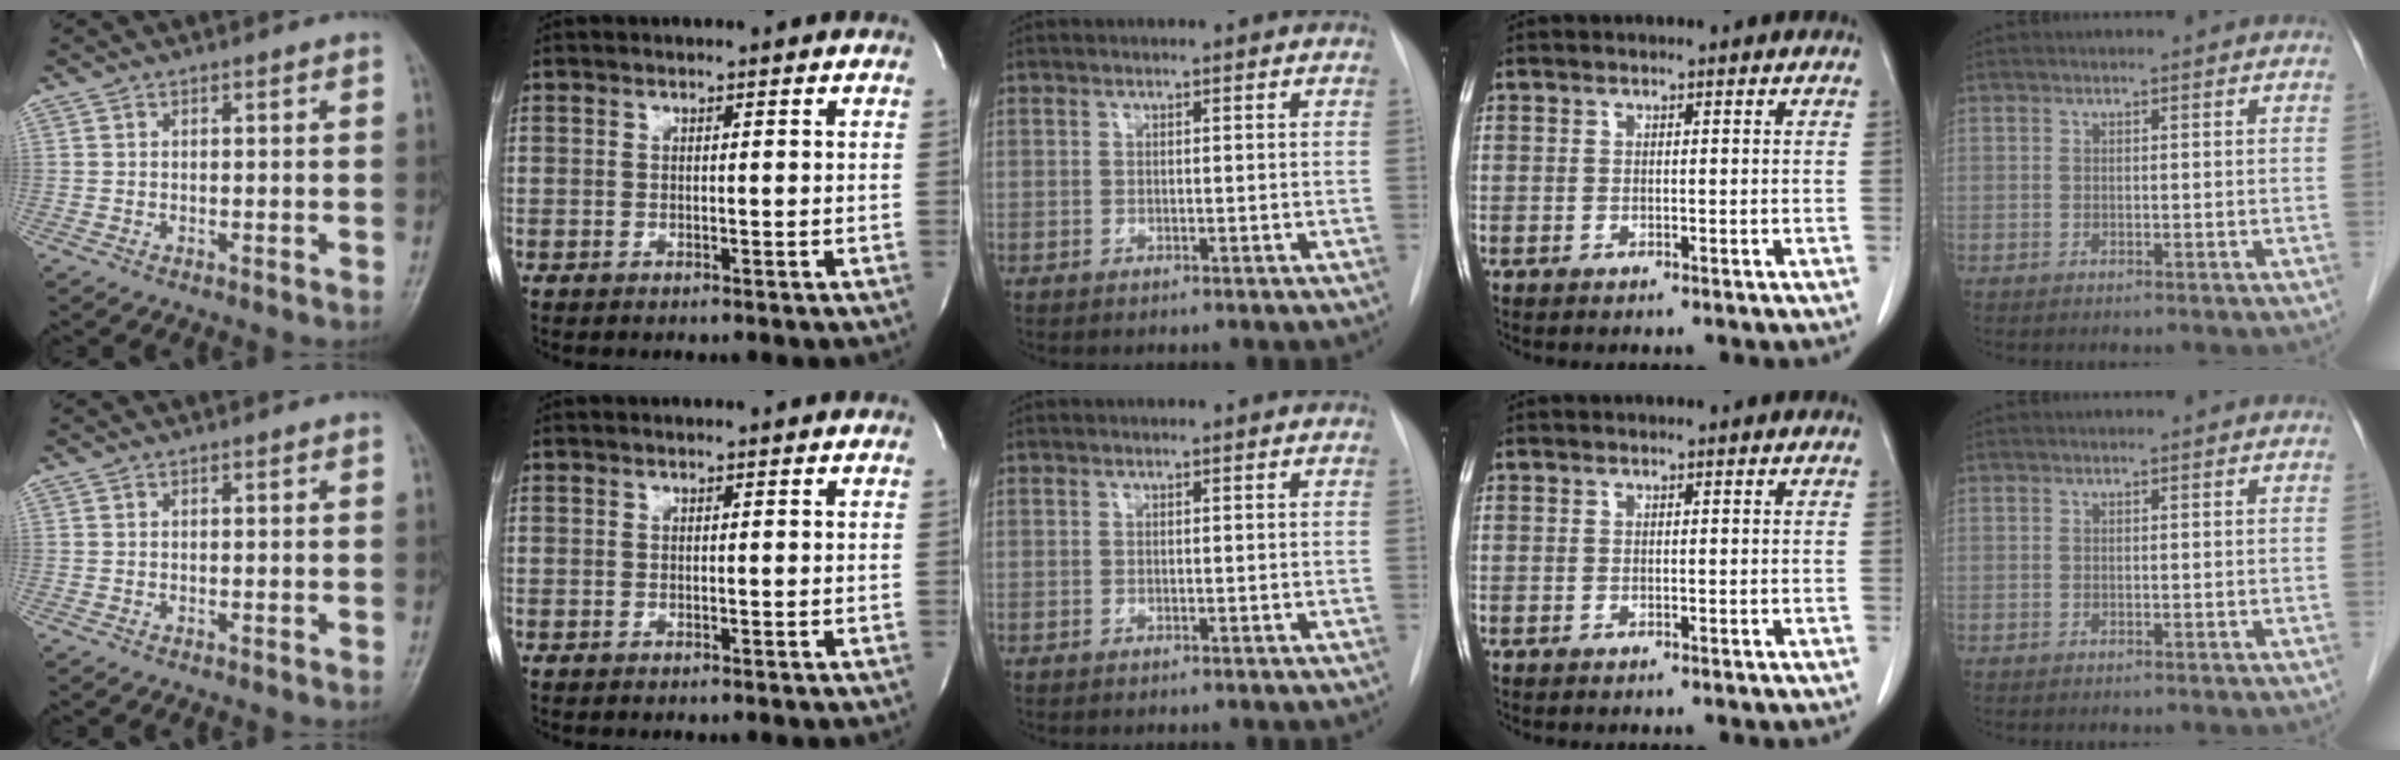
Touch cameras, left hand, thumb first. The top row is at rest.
{}